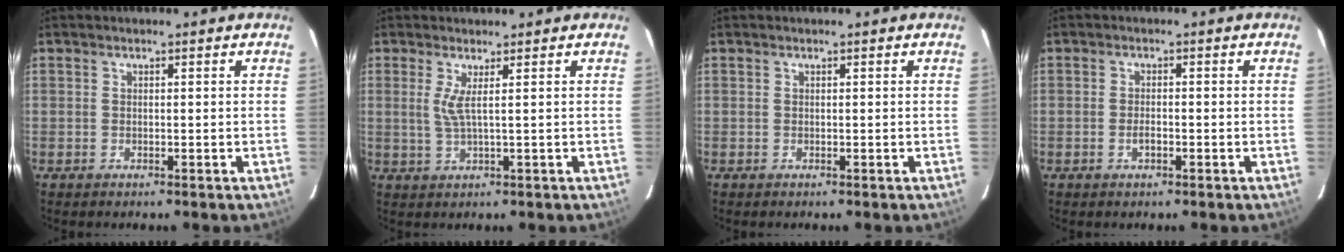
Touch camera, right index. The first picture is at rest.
{"total": 2.7, "force": [0.8, -0.4, 2.6], "torque": [-0.050, -0.007, 0.013]}
{"total": 0.0}
{"total": 1.7, "force": [-0.8, 0.7, 1.4], "torque": [-0.028, 0.001, -0.015]}